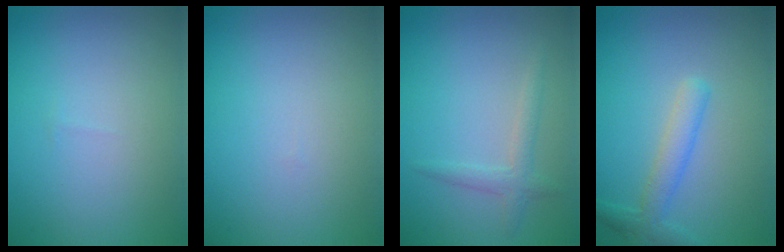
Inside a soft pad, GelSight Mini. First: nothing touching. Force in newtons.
{"total": 0.0}
{"total": 1.7, "press": 1.7, "slide": 0.0}
{"total": 2.6, "press": 2.6, "slide": 0.1}